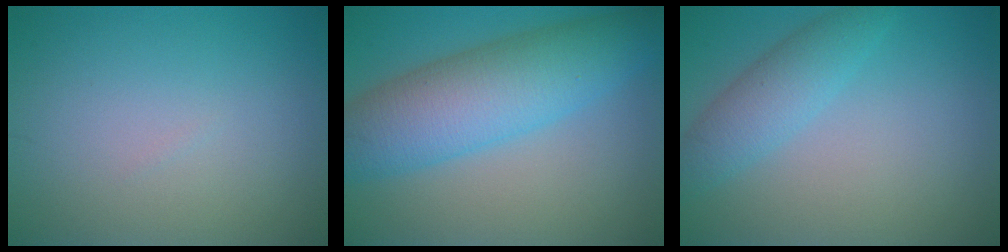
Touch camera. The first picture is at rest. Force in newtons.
{"total": 8.6, "press": 8.6, "slide": 0.2}
{"total": 3.3, "press": 3.3, "slide": 0.2}